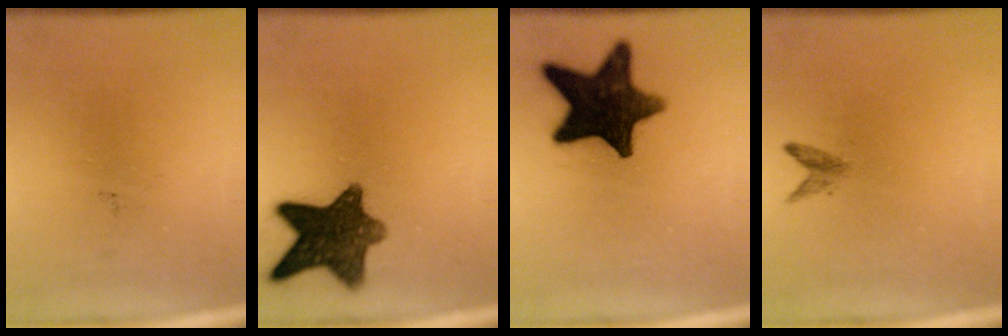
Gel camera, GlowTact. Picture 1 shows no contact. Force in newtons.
{"total": 11.3}
{"total": 15.3}
{"total": 1.3}